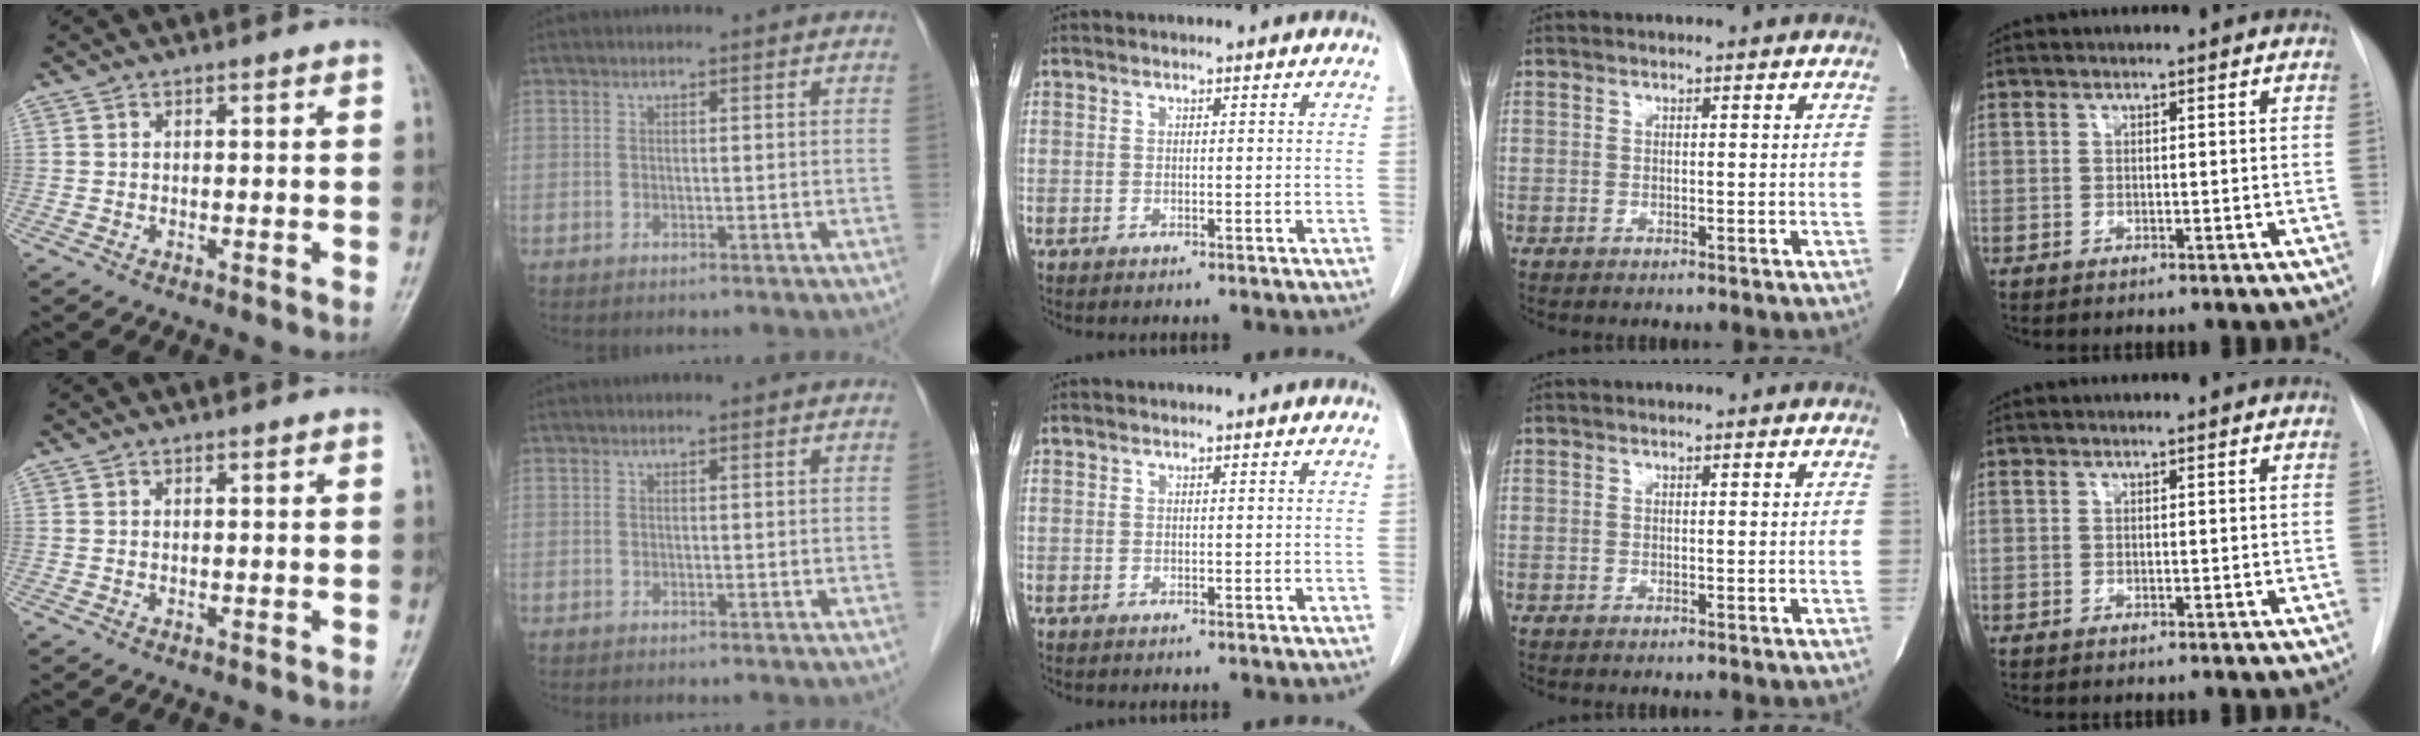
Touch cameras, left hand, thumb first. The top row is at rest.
{}